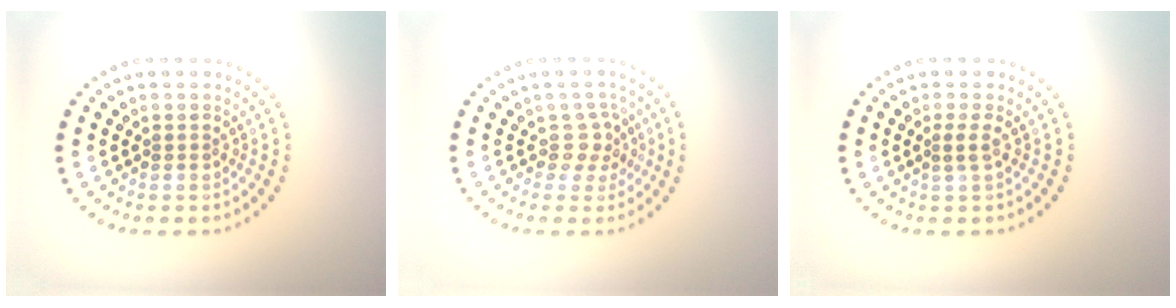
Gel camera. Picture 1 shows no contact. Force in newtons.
{"total": 2.3, "press": 1.6, "slide": 1.6}
{"total": 1.2, "press": 0.9, "slide": 0.8}